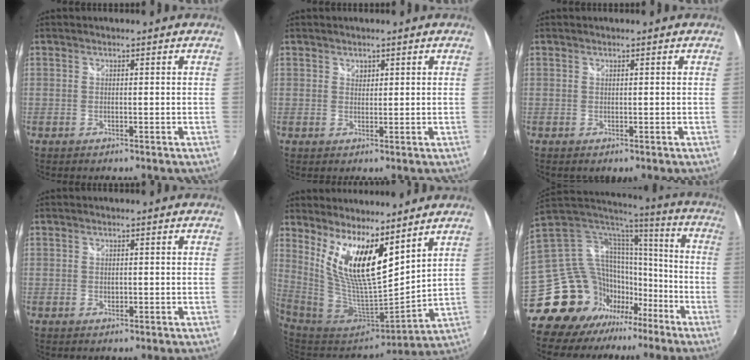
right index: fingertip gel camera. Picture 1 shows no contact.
{"total": 1.2, "force": [0.7, 0.9, 0.2], "torque": [0.000, 0.002, 0.011]}
{"total": 0.0}
{"total": 0.7, "force": [0.0, 0.6, 0.4], "torque": [-0.006, -0.001, 0.000]}
{"total": 14.3, "force": [8.5, 3.8, 10.9], "torque": [-0.191, -0.009, 0.166]}
{"total": 20.5, "force": [-14.0, 13.8, 6.0], "torque": [-0.147, 0.042, -0.235]}